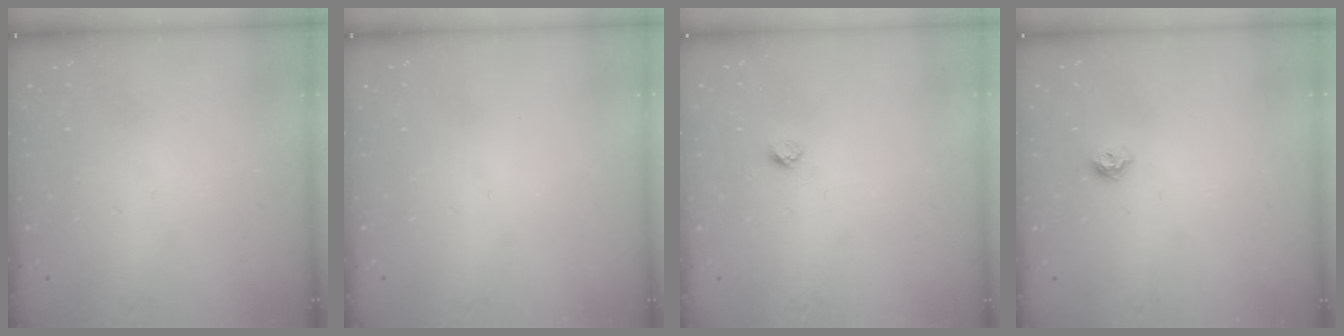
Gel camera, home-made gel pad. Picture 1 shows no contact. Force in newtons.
{"total": 0.0}
{"total": 2.7, "press": 2.6, "slide": 0.3}
{"total": 5.6, "press": 5.6, "slide": 0.9}